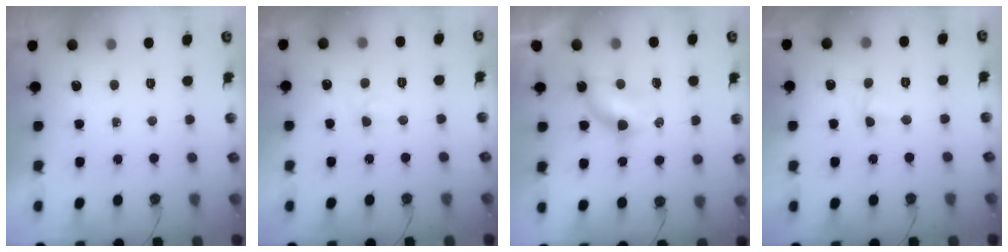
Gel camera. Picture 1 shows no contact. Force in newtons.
{"total": 4.4, "press": 4.4, "slide": 0.7}
{"total": 8.8, "press": 7.7, "slide": 4.2}
{"total": 1.7, "press": 1.5, "slide": 0.7}